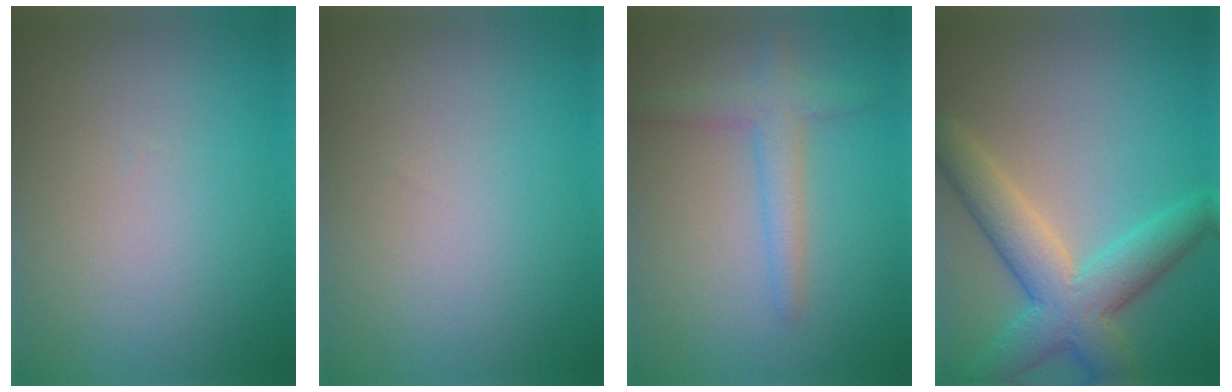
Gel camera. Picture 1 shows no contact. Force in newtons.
{"total": 0.0}
{"total": 2.8, "press": 2.8, "slide": 0.2}
{"total": 6.7, "press": 6.7, "slide": 0.2}